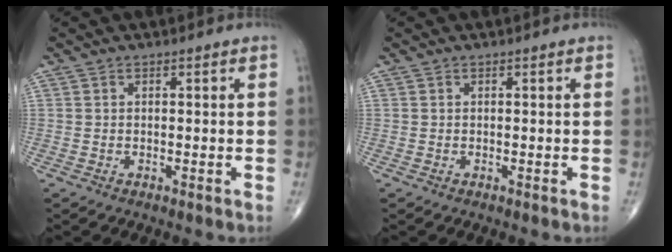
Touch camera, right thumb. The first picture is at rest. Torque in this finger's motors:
{"motor_torque": [-0.05, -0.06, 0.01, 0.00, 0.02]}